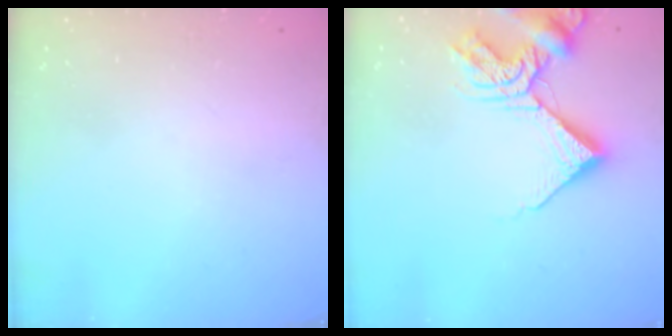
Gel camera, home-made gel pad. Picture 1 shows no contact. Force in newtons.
{"total": 12.9, "press": 12.8, "slide": 1.8}